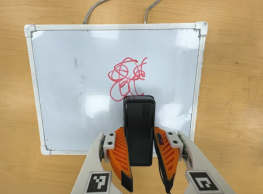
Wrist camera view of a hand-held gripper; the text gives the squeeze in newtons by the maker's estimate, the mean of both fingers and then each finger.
{"total": 7.3, "left": 5.2, "right": 9.3}